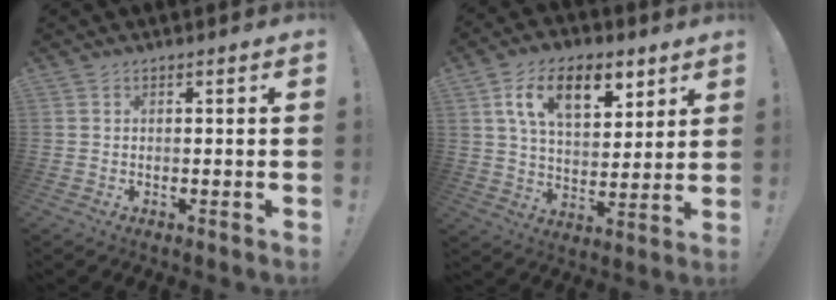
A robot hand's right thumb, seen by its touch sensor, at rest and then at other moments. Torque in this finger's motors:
{"motor_torque": [1.59, 2.49, 0.66, -0.24, 0.17]}